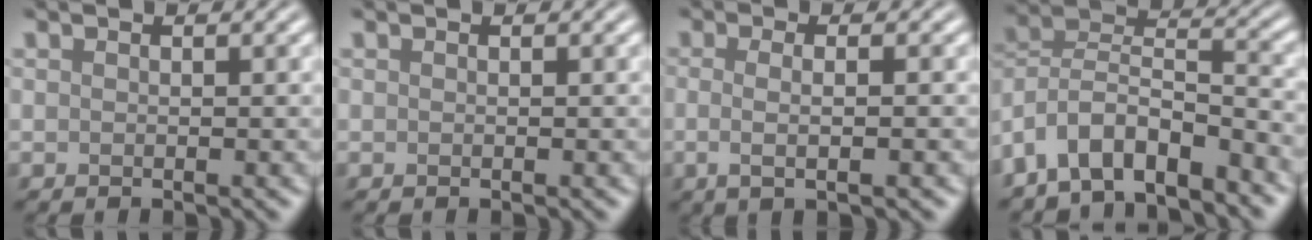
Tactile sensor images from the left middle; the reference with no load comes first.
{"total": 0.0}
{"total": 3.0, "force": [-0.3, 1.0, 2.8], "torque": [-0.044, -0.006, -0.009]}
{"total": 8.0, "force": [-5.7, 3.4, 4.3], "torque": [-0.070, 0.004, -0.115]}